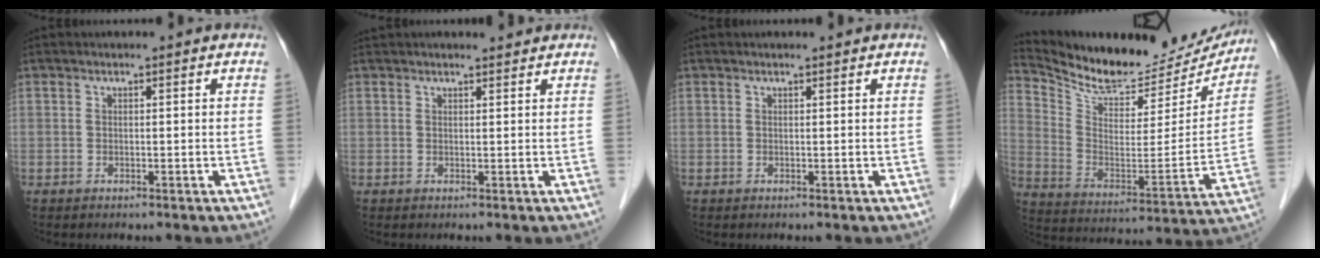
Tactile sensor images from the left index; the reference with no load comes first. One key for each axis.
{"total": 2.3, "fx": 2.2, "fy": 0.3, "fz": 0.5, "tx": -0.009, "ty": 0.015, "tz": 0.035}
{"total": 0.6, "fx": 0.6, "fy": 0.0, "fz": 0.2, "tx": -0.008, "ty": 0.003, "tz": 0.009}
{"total": 22.4, "fx": 20.7, "fy": 6.6, "fz": 5.7, "tx": -0.099, "ty": -0.034, "tz": 0.306}